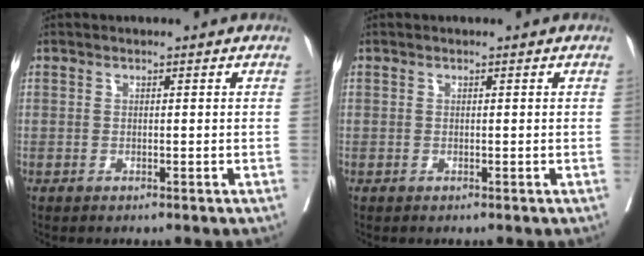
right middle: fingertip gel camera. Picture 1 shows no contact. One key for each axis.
{"total": 0.0}